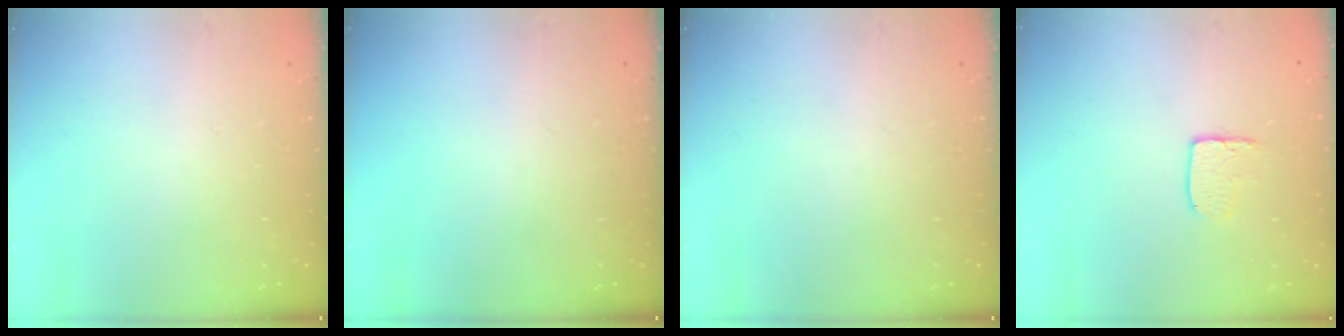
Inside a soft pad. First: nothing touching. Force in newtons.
{"total": 0.0}
{"total": 0.0}
{"total": 5.8, "press": 5.8, "slide": 0.4}